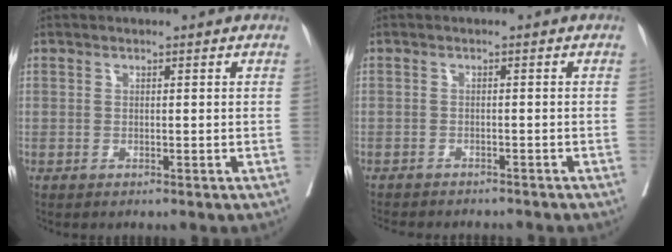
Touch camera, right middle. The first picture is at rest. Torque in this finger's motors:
{"motor_torque": [0.97, -1.17, 0.08, 0.03]}